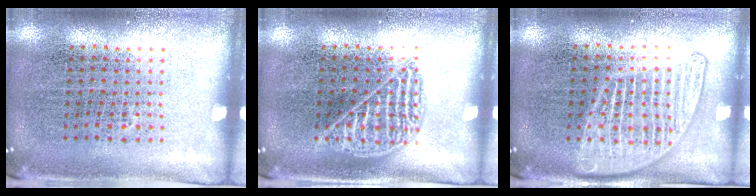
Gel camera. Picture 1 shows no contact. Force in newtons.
{"total": 0.9, "press": 0.9, "slide": 0.1}
{"total": 1.8, "press": 1.8, "slide": 0.3}